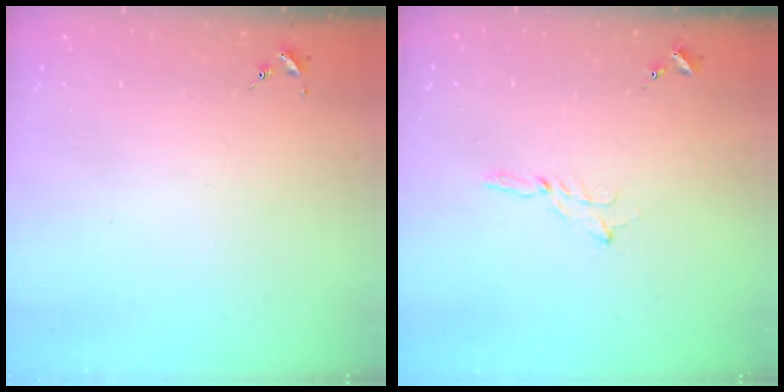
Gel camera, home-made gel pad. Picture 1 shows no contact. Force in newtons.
{"total": 2.1, "press": 2.1, "slide": 0.2}